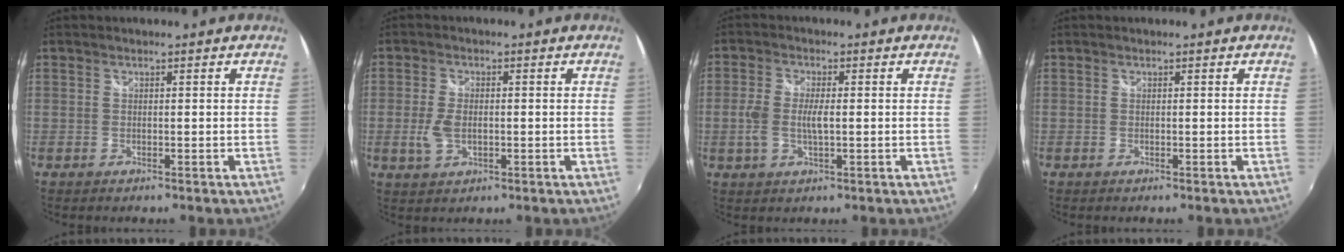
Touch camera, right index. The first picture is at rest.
{"total": 4.9, "force": [-0.8, 2.8, 3.9], "torque": [-0.088, -0.003, -0.014]}
{"total": 5.6, "force": [-0.5, 2.3, 5.0], "torque": [-0.101, -0.003, -0.012]}
{"total": 0.0}